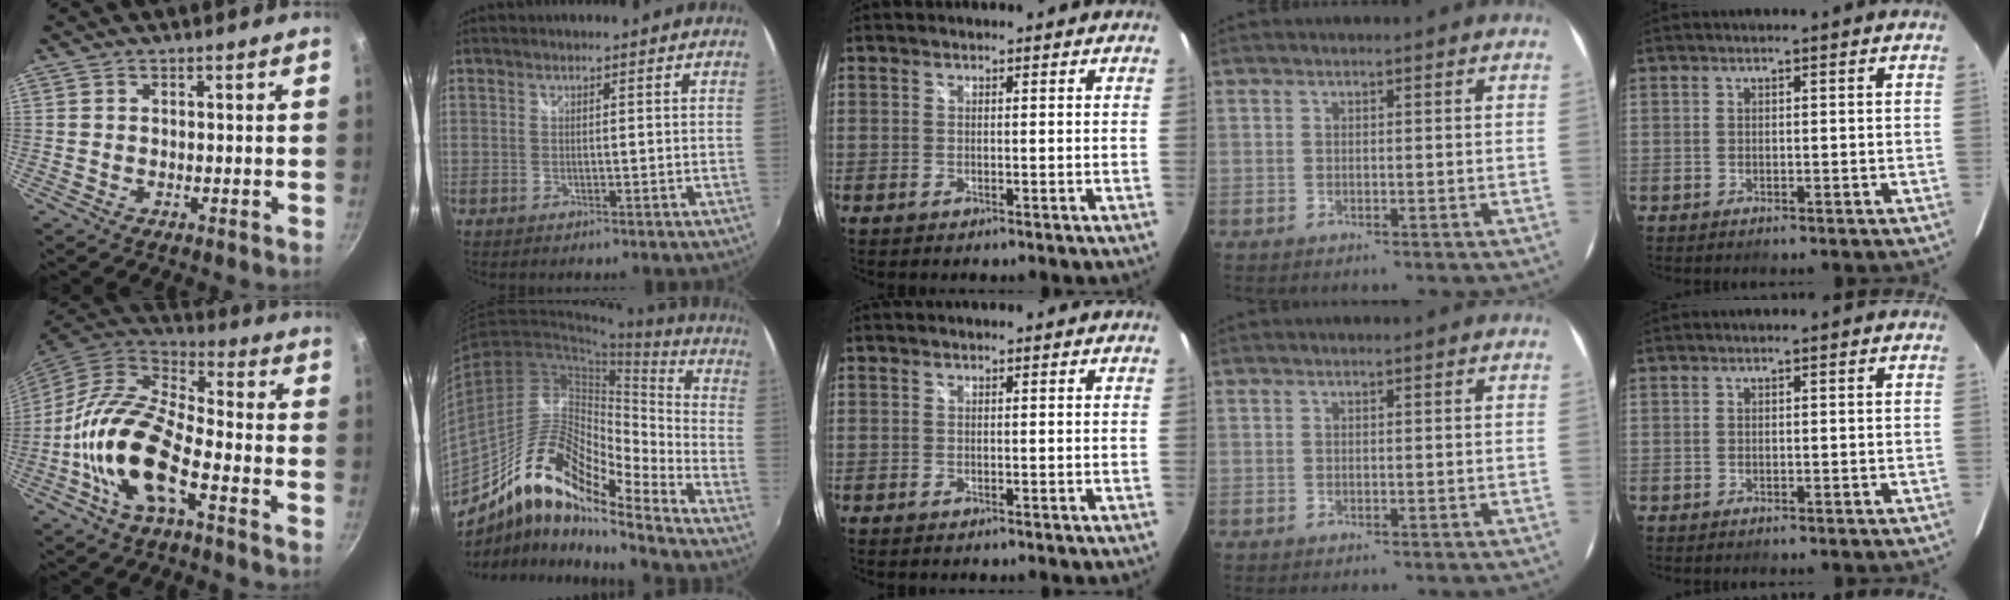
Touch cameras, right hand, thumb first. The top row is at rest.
{"thumb": {"total": 16.9, "force": [-6.0, 6.9, 14.2], "torque": [-0.270, 0.039, -0.130]}, "index": {"total": 17.0, "force": [-11.9, 4.3, 11.3], "torque": [-0.203, 0.003, -0.237]}}